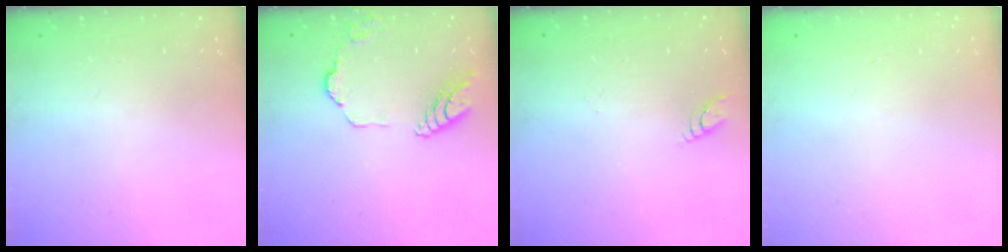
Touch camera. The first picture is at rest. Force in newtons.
{"total": 12.1, "press": 12.0, "slide": 1.5}
{"total": 3.6, "press": 3.6, "slide": 0.3}
{"total": 0.0}